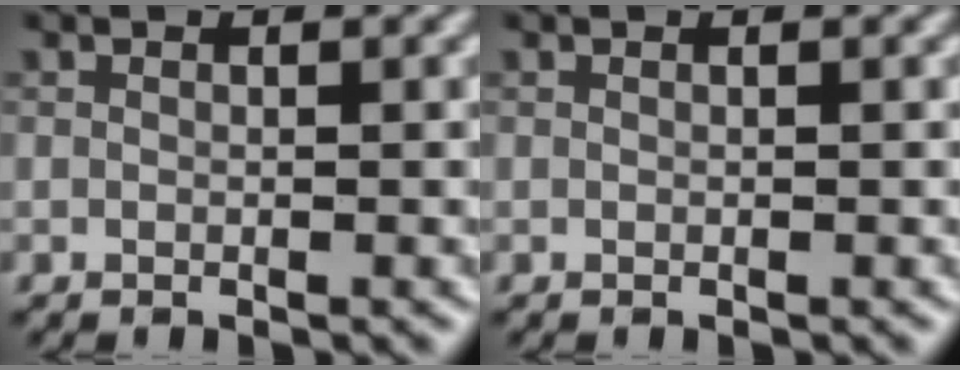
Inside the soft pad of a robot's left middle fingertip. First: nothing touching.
{"total": 0.0}